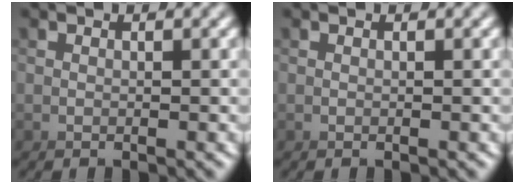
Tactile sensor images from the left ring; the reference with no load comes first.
{"total": 0.0}